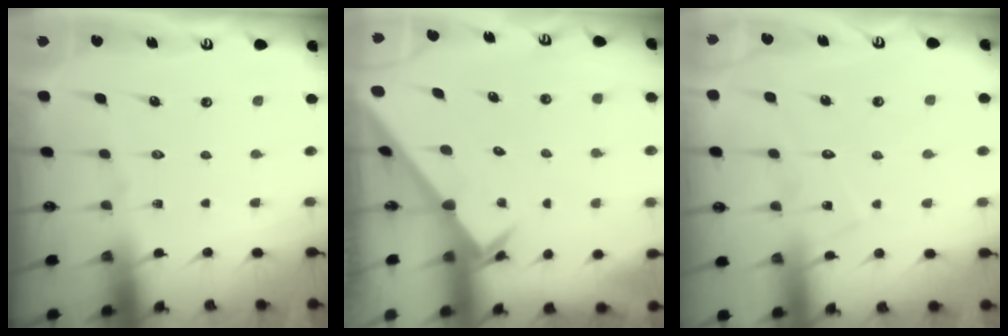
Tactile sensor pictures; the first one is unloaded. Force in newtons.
{"total": 2.5, "press": 2.5, "slide": 0.2}
{"total": 8.1, "press": 8.1, "slide": 0.3}